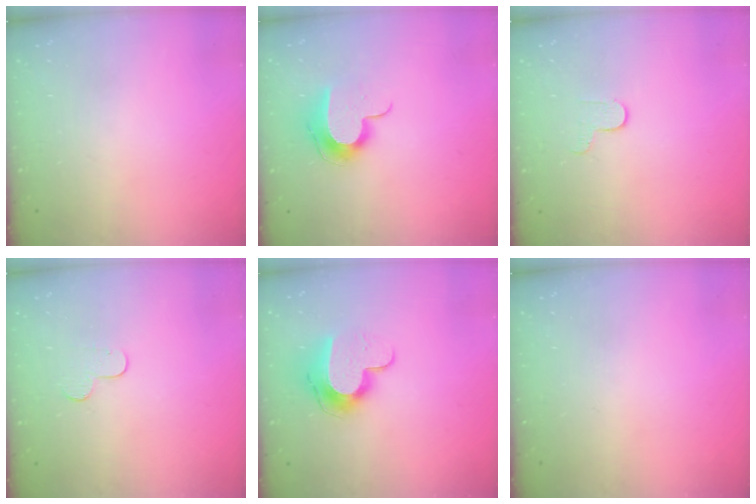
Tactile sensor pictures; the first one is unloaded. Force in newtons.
{"total": 9.6, "press": 9.6, "slide": 0.7}
{"total": 3.5, "press": 3.5, "slide": 0.3}
{"total": 5.7, "press": 5.7, "slide": 0.5}
{"total": 12.0, "press": 11.9, "slide": 0.9}
{"total": 0.0}